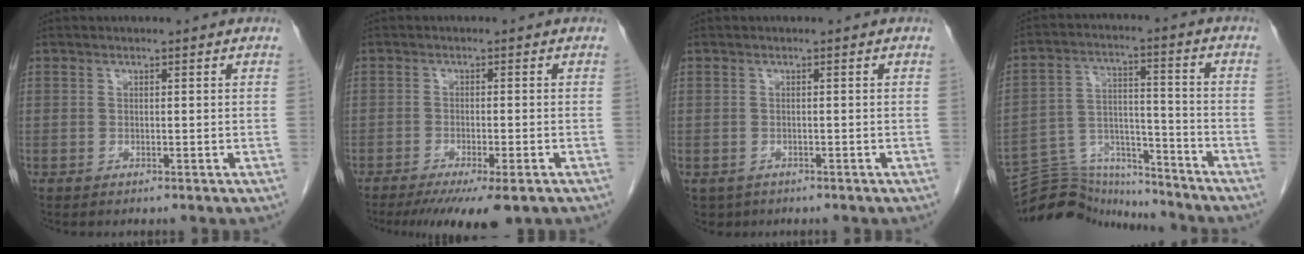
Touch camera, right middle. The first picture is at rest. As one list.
[{"total": 9.6, "force": [-6.9, 1.3, 6.5], "torque": [-0.090, -0.020, -0.103]}, {"total": 2.7, "force": [-1.6, 2.2, 0.5], "torque": [-0.013, -0.004, -0.023]}, {"total": 12.9, "force": [-12.8, 1.6, 0.1], "torque": [-0.007, 0.044, -0.218]}]